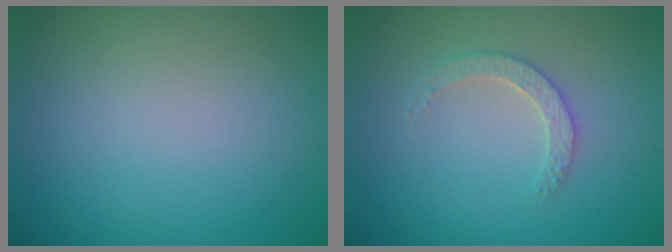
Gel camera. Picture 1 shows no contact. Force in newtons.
{"total": 2.2, "press": 2.2, "slide": 0.6}